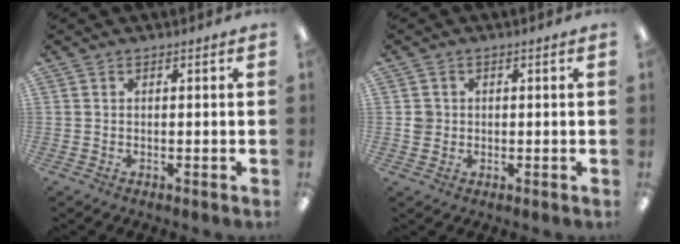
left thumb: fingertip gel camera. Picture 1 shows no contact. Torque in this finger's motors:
{"motor_torque": [-0.01, 0.01, 0.18, -0.25, 0.00]}